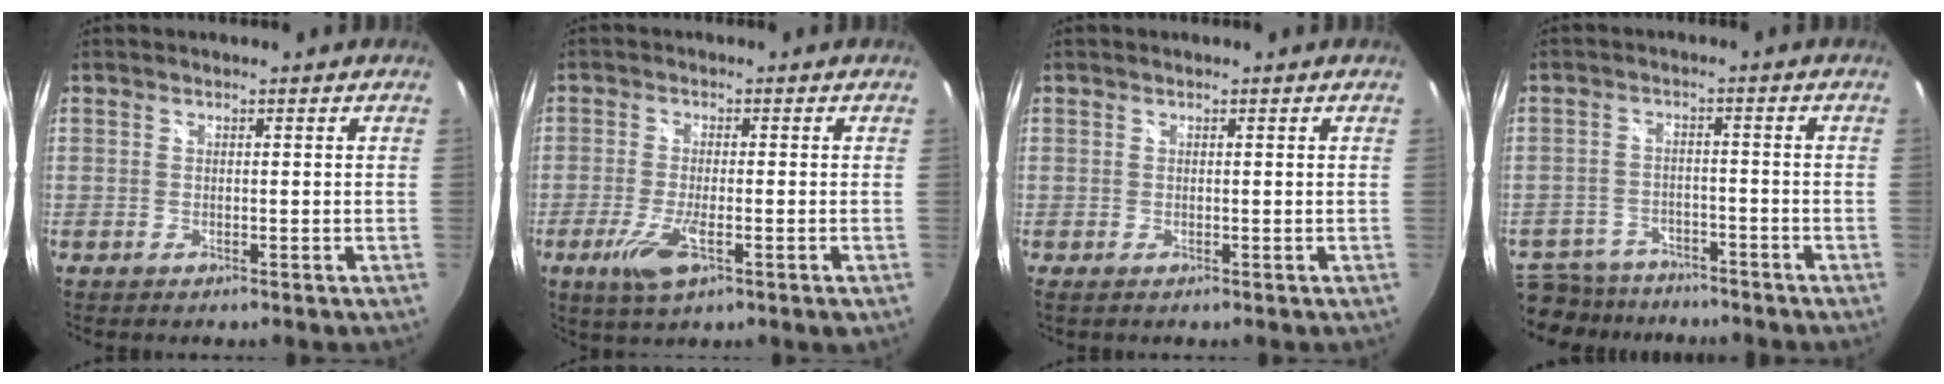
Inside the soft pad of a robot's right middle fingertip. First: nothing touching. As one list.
[{"total": 6.7, "force": [-3.0, 1.4, 5.8], "torque": [-0.126, -0.017, -0.056]}, {"total": 0.0}, {"total": 13.7, "force": [-11.2, 6.5, 4.5], "torque": [-0.130, -0.003, -0.175]}]